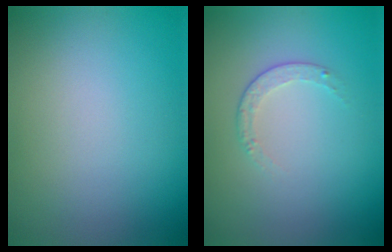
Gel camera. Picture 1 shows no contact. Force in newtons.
{"total": 1.2, "press": 0.9, "slide": 0.9}